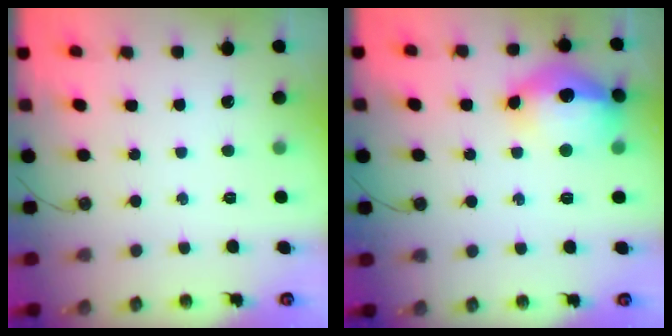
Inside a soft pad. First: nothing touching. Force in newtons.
{"total": 16.2, "press": 16.1, "slide": 1.5}